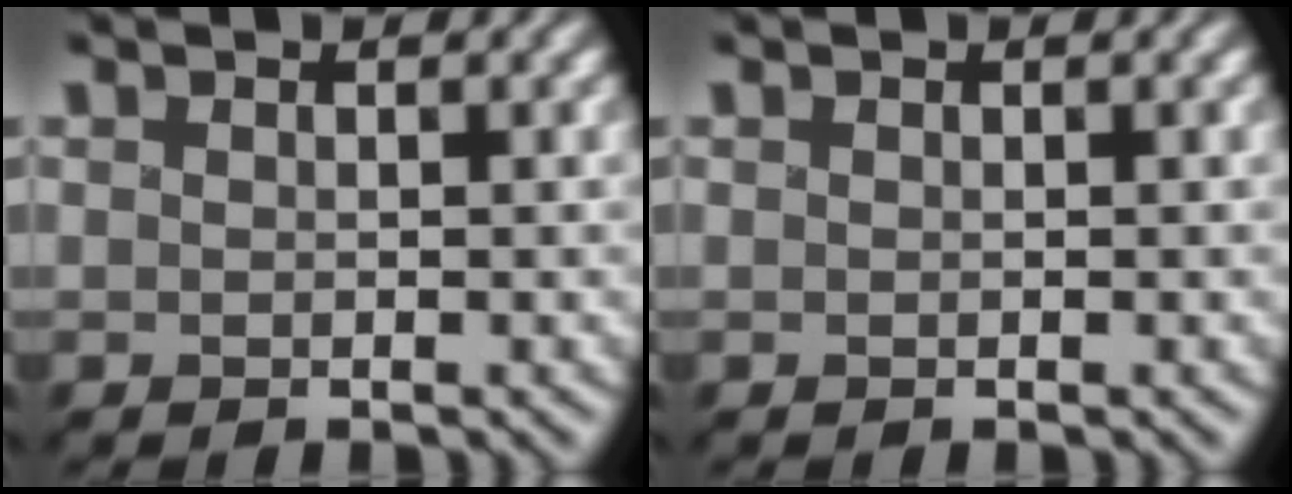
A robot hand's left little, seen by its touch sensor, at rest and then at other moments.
{"total": 0.0}